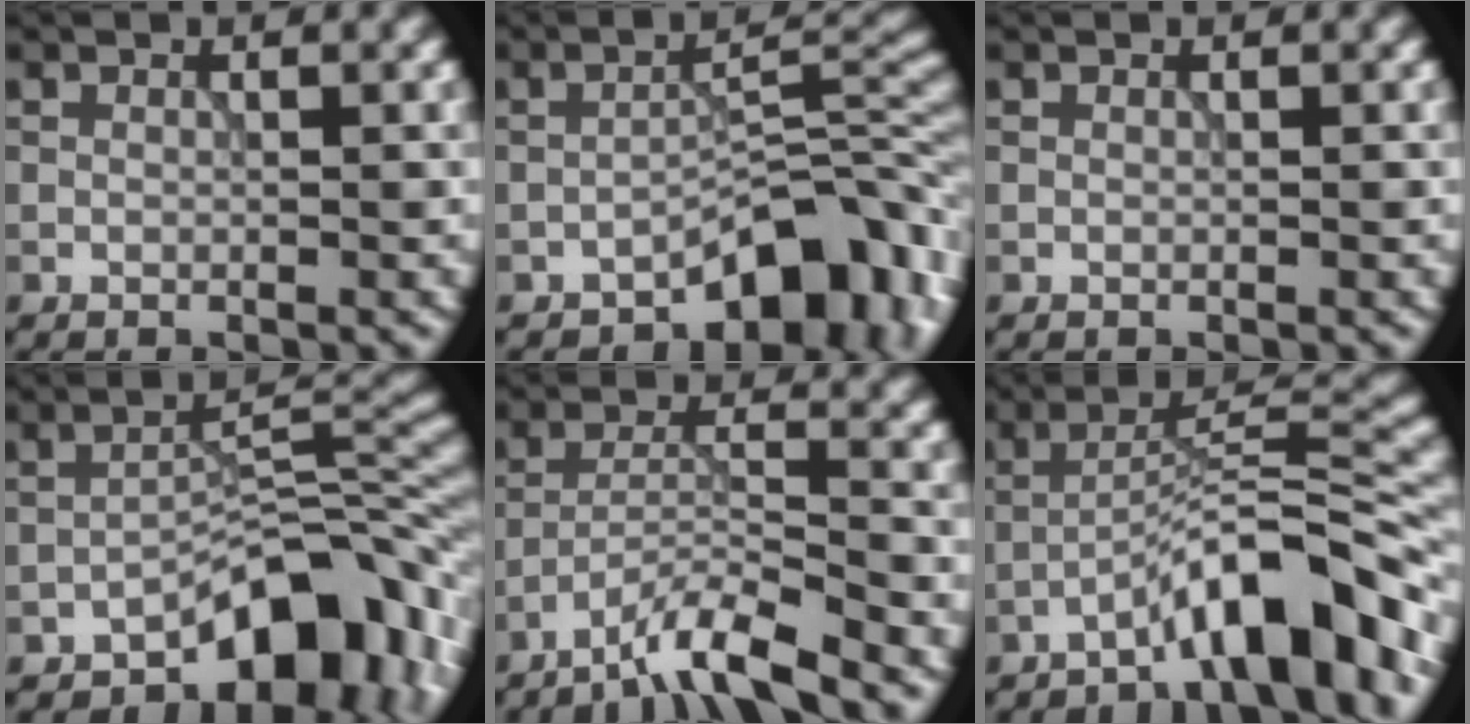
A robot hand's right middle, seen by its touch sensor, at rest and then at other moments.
{"total": 8.3, "force": [-5.1, 3.6, 5.5], "torque": [-0.053, 0.013, -0.087]}
{"total": 0.0}
{"total": 9.2, "force": [-5.3, 4.2, 6.2], "torque": [-0.065, 0.015, -0.095]}
{"total": 5.2, "force": [-4.2, 0.4, 3.0], "torque": [-0.051, 0.005, -0.086]}
{"total": 8.7, "force": [-5.5, 1.6, 6.6], "torque": [-0.100, 0.027, -0.094]}